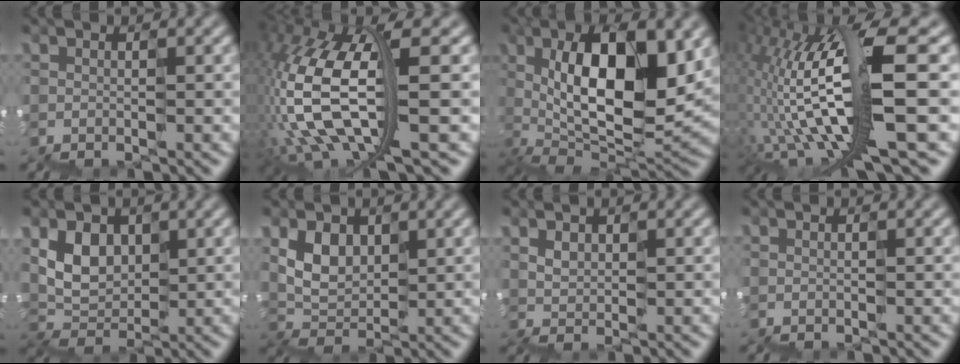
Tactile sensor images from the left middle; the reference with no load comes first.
{"total": 11.7, "force": [-1.3, 5.1, 10.5], "torque": [-0.259, 0.003, -0.024]}
{"total": 10.6, "force": [2.0, 4.7, 9.3], "torque": [-0.150, 0.000, 0.030]}
{"total": 12.5, "force": [-1.2, 3.2, 12.0], "torque": [-0.255, 0.021, -0.008]}
{"total": 3.3, "force": [1.7, 2.6, 1.1], "torque": [-0.022, 0.004, 0.030]}
{"total": 2.6, "force": [1.5, 2.0, 0.7], "torque": [-0.021, 0.006, 0.030]}
{"total": 1.3, "force": [1.0, 0.8, 0.2], "torque": [-0.010, 0.009, 0.022]}
{"total": 0.0}